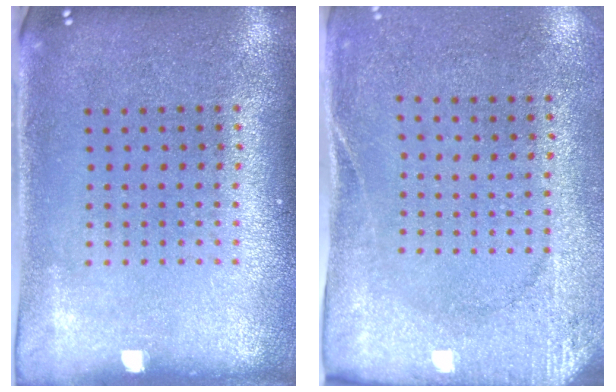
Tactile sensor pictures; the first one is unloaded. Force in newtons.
{"total": 2.7, "press": 2.1, "slide": 1.6}